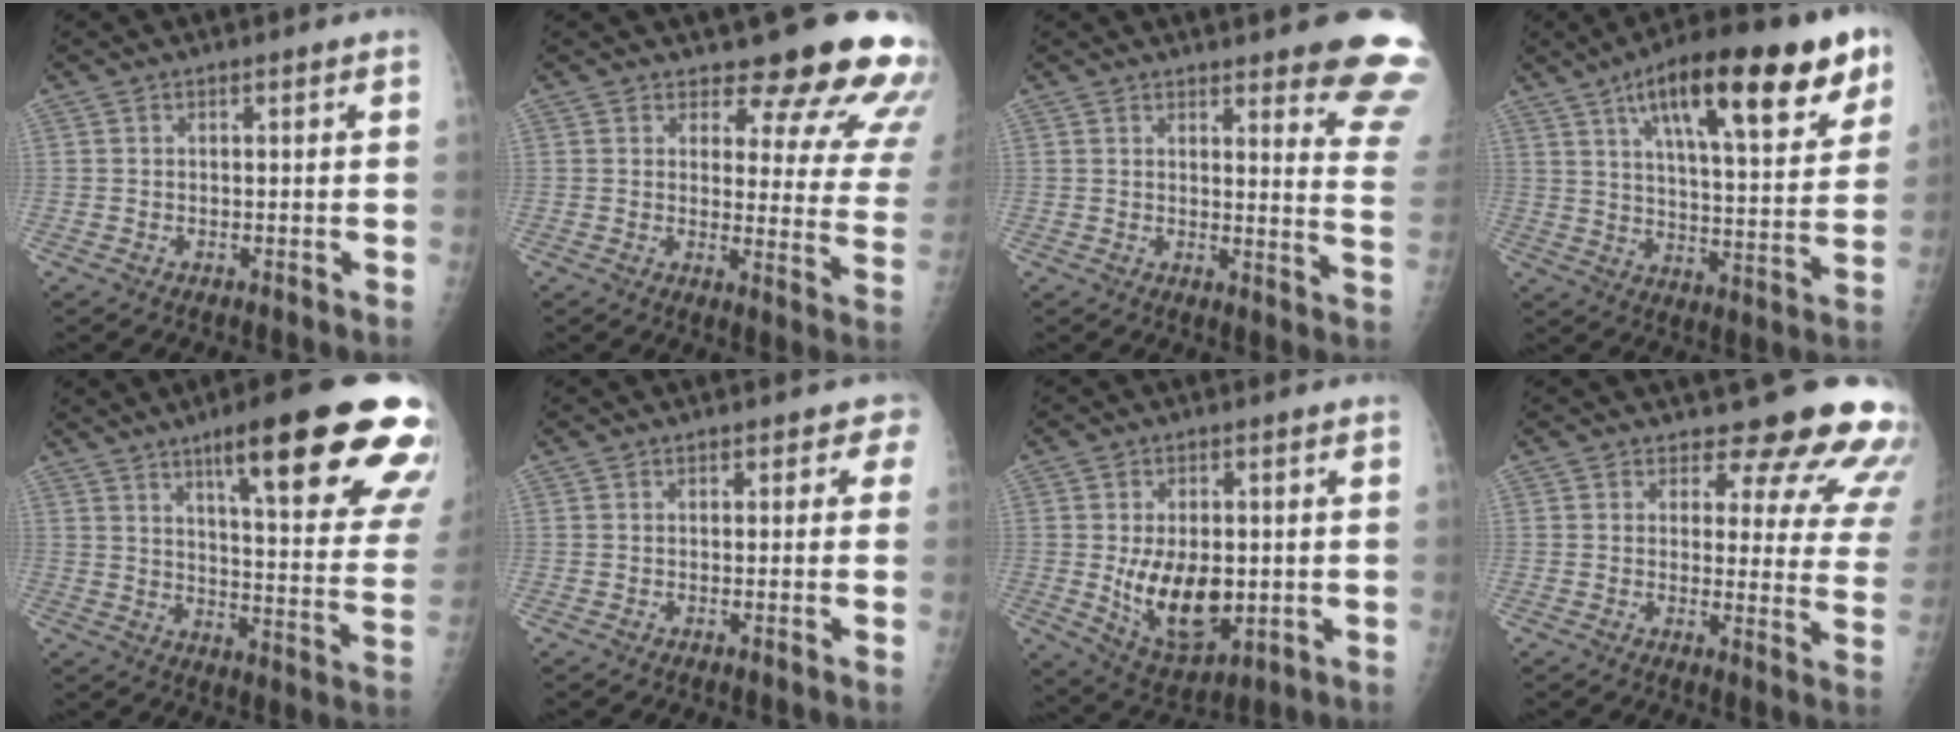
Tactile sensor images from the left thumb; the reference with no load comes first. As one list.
[{"total": 16.8, "force": [15.0, 4.8, 5.9], "torque": [-0.025, -0.129, 0.156]}, {"total": 14.9, "force": [12.1, 2.4, 8.3], "torque": [-0.069, -0.095, 0.123]}, {"total": 24.8, "force": [13.0, 7.7, 19.6], "torque": [-0.267, -0.022, 0.200]}, {"total": 26.2, "force": [14.9, 4.6, 21.0], "torque": [-0.243, -0.054, 0.207]}, {"total": 1.9, "force": [0.8, 1.5, 0.9], "torque": [0.020, 0.003, 0.000]}, {"total": 13.3, "force": [-1.2, 7.9, 10.7], "torque": [-0.150, -0.015, 0.003]}, {"total": 16.0, "force": [14.4, 5.2, 4.4], "torque": [-0.005, -0.121, 0.142]}]